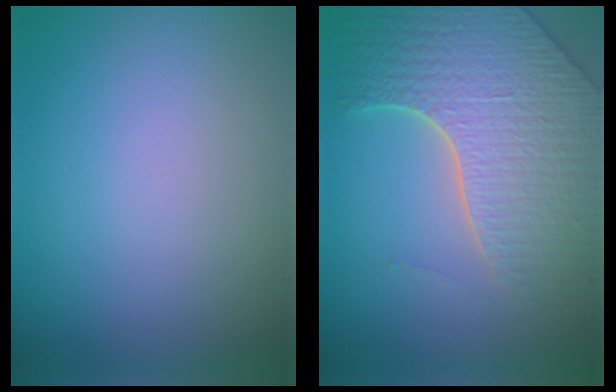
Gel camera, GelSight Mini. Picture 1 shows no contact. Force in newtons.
{"total": 6.6, "press": 5.3, "slide": 3.8}